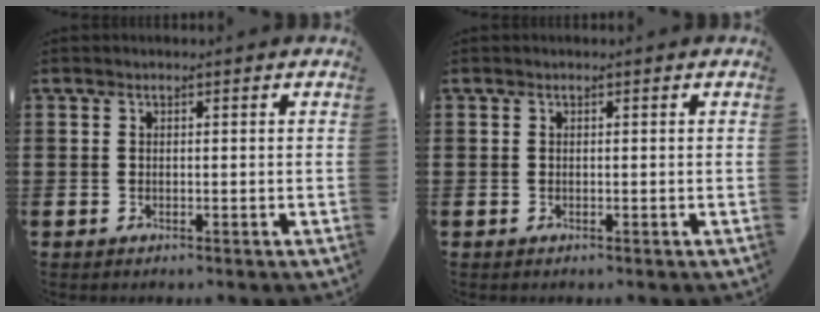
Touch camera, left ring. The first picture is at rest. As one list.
[{"total": 0.0}]